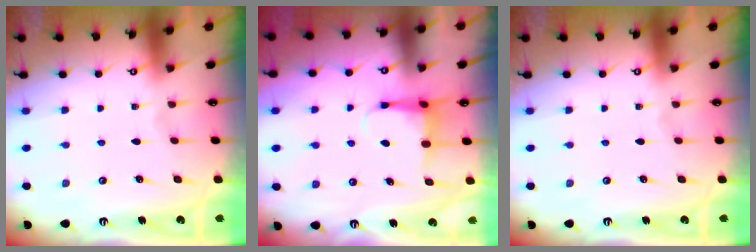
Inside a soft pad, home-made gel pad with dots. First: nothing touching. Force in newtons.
{"total": 4.8, "press": 4.7, "slide": 0.4}
{"total": 0.0}